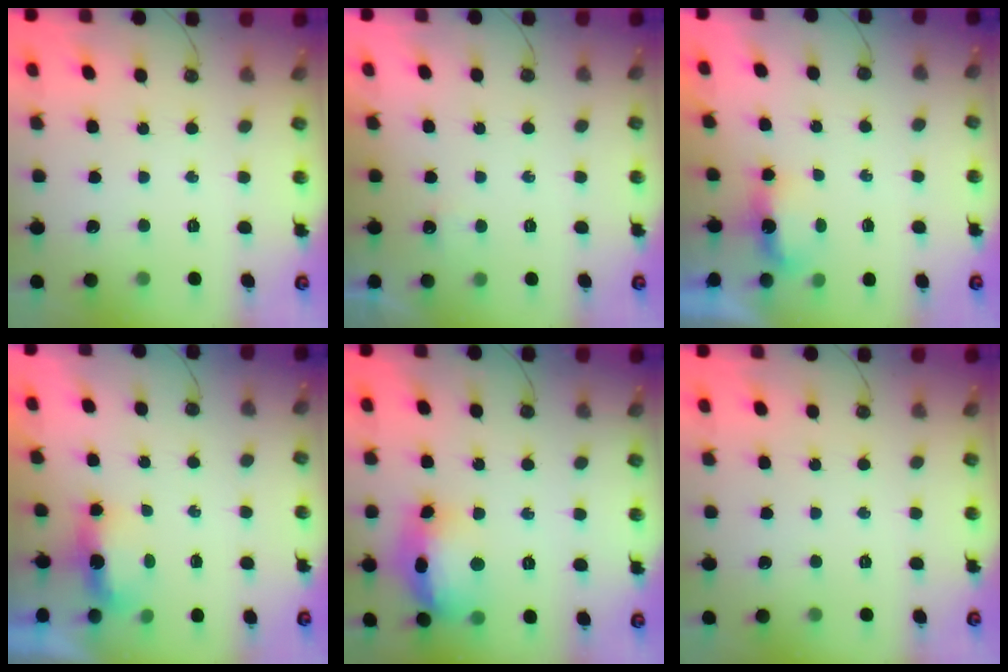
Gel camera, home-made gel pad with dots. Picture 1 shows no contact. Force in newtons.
{"total": 2.2, "press": 2.1, "slide": 0.4}
{"total": 3.8, "press": 3.7, "slide": 0.6}
{"total": 5.0, "press": 4.9, "slide": 0.6}
{"total": 17.4, "press": 17.3, "slide": 2.0}
{"total": 0.0}